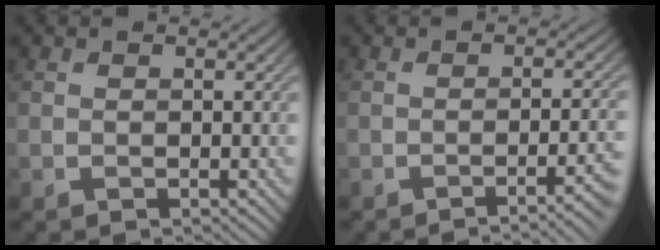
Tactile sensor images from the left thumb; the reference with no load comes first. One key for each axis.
{"total": 5.0, "fx": -2.6, "fy": 0.9, "fz": 4.2, "tx": -0.048, "ty": 0.008, "tz": -0.039}